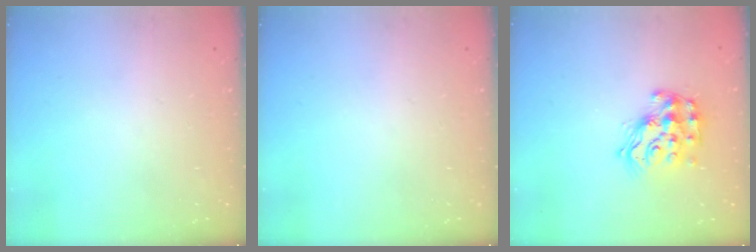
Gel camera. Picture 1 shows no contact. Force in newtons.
{"total": 0.0}
{"total": 13.9, "press": 13.8, "slide": 1.0}